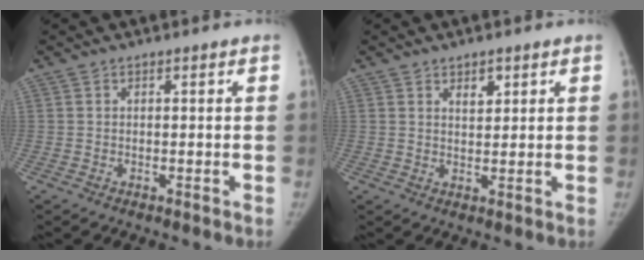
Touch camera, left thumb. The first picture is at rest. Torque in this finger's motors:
{"motor_torque": [-0.02, -0.04, 0.08, 0.31, 0.00]}